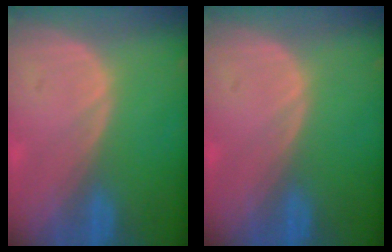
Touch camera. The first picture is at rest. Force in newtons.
{"total": 0.0}